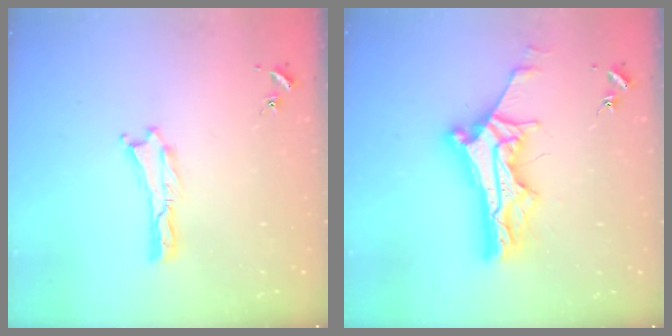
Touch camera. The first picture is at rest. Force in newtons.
{"total": 11.4, "press": 11.4, "slide": 1.0}